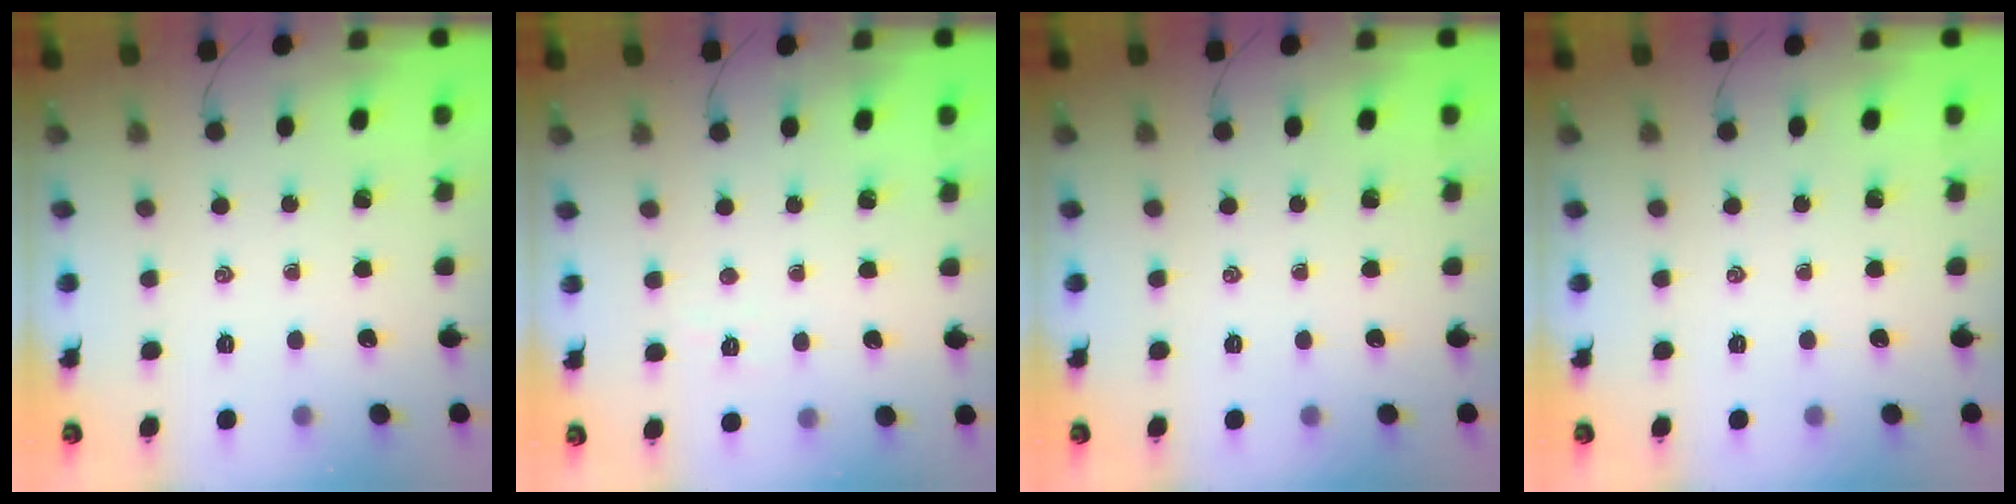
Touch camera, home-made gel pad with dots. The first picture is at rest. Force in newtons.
{"total": 2.5, "press": 2.4, "slide": 0.7}
{"total": 0.0}
{"total": 0.0}